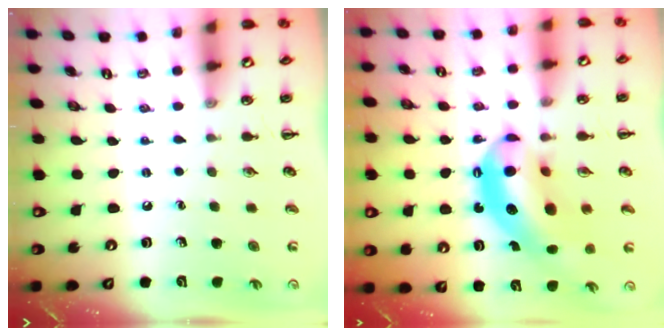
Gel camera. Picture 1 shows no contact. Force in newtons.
{"total": 15.0, "press": 14.4, "slide": 4.2}